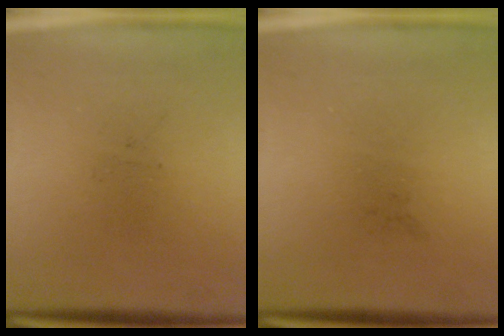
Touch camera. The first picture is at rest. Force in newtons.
{"total": 0.0}